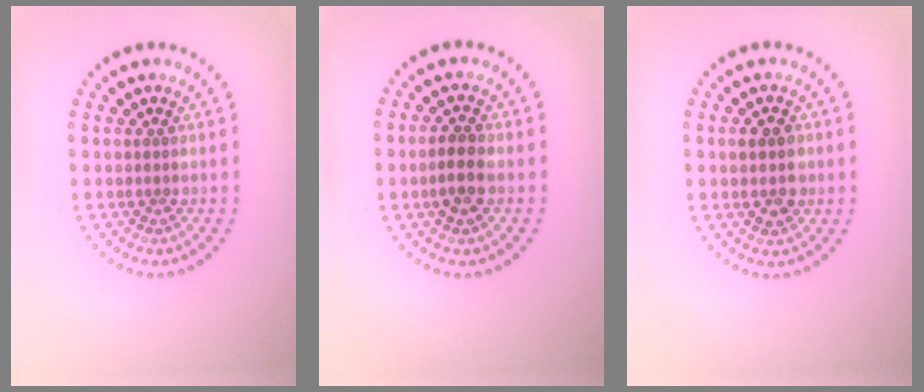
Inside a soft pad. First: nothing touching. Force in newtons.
{"total": 1.8, "press": 1.7, "slide": 0.5}
{"total": 2.4, "press": 2.4, "slide": 0.2}